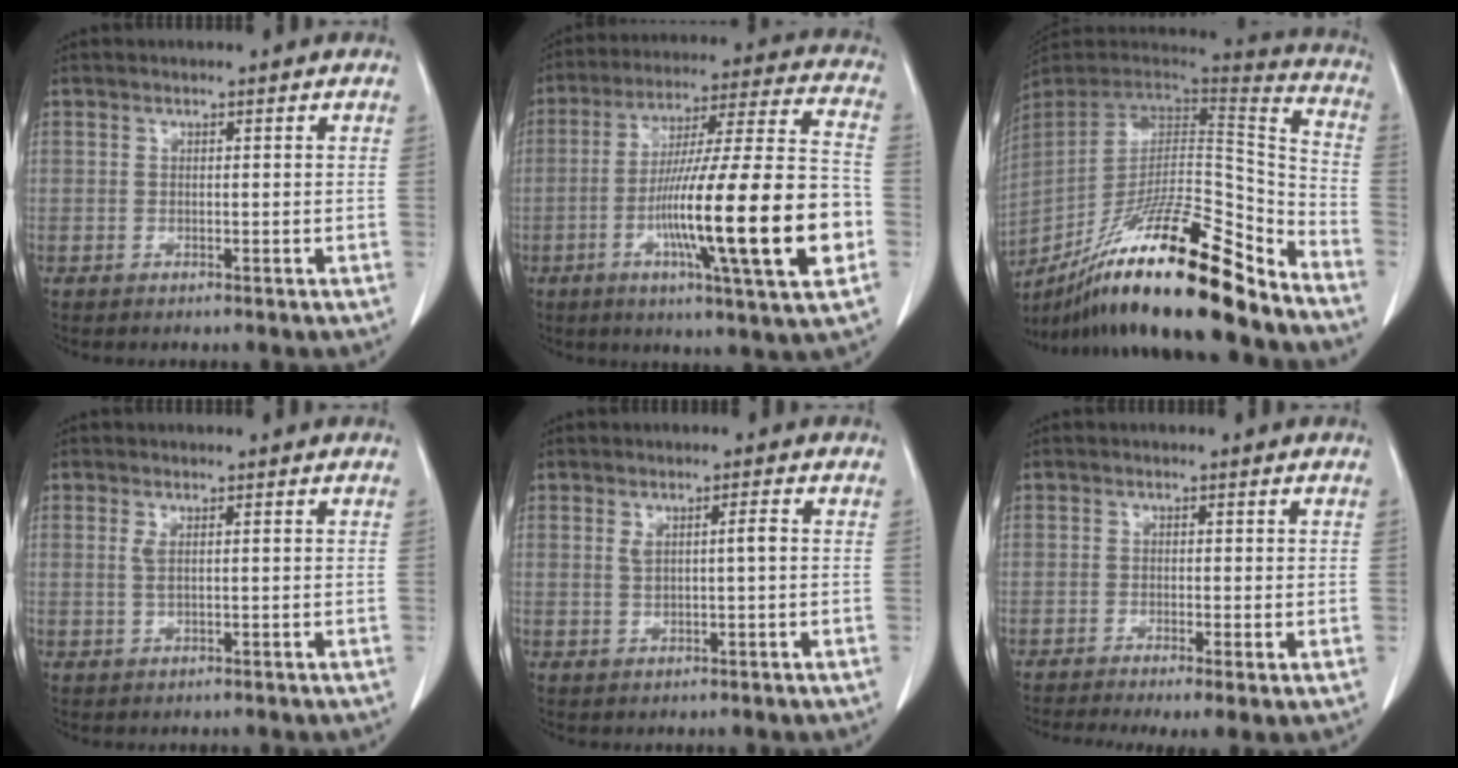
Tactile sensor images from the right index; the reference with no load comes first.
{"total": 23.6, "force": [-6.3, 0.7, 22.7], "torque": [-0.354, -0.011, -0.106]}
{"total": 27.9, "force": [-19.9, 3.6, 19.2], "torque": [-0.298, -0.016, -0.336]}
{"total": 1.3, "force": [0.2, 0.1, 1.3], "torque": [-0.035, 0.002, 0.004]}
{"total": 2.4, "force": [0.3, 0.2, 2.3], "torque": [-0.043, 0.006, 0.010]}
{"total": 6.0, "force": [-3.6, 1.2, 4.6], "torque": [-0.074, -0.015, -0.064]}